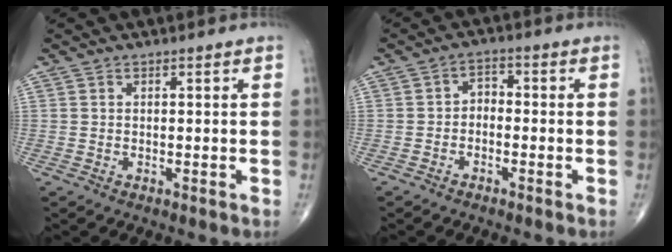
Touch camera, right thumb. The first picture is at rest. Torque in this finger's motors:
{"motor_torque": [0.02, -0.14, 0.12, -0.05, 0.01]}